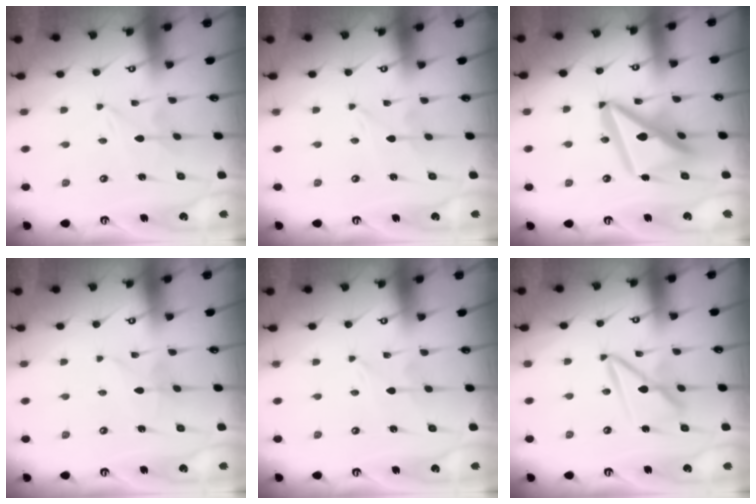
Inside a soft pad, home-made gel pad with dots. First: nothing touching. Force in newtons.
{"total": 0.0}
{"total": 17.8, "press": 17.7, "slide": 1.9}
{"total": 2.1, "press": 2.1, "slide": 0.3}
{"total": 0.0}
{"total": 10.8, "press": 10.7, "slide": 1.0}